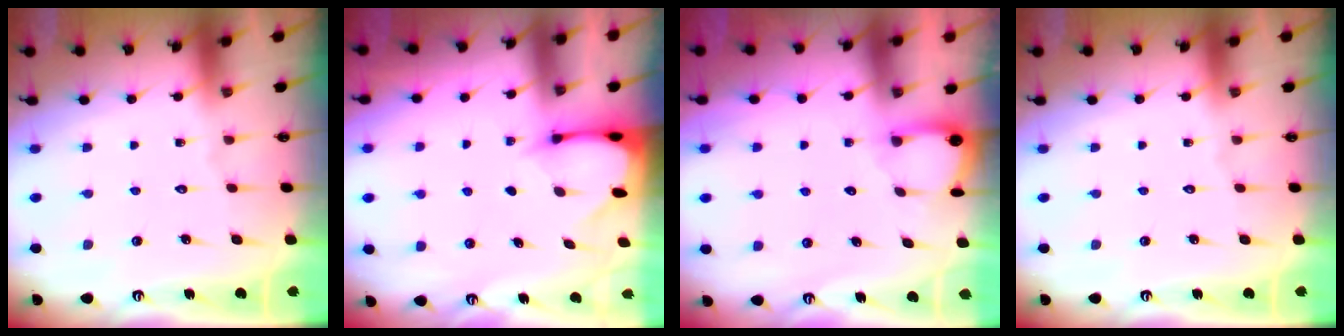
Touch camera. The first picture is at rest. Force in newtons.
{"total": 2.4, "press": 2.3, "slide": 0.3}
{"total": 2.8, "press": 2.8, "slide": 0.3}
{"total": 0.0}